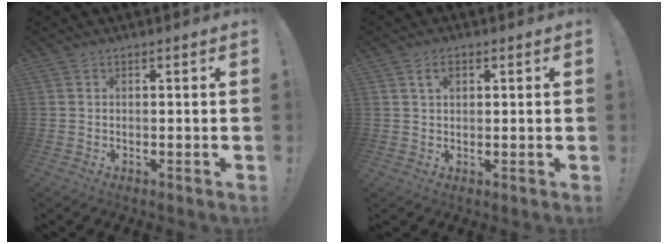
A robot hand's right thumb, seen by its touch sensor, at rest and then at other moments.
{"total": 3.1, "force": [1.3, 1.7, 2.1], "torque": [-0.037, 0.001, 0.022]}